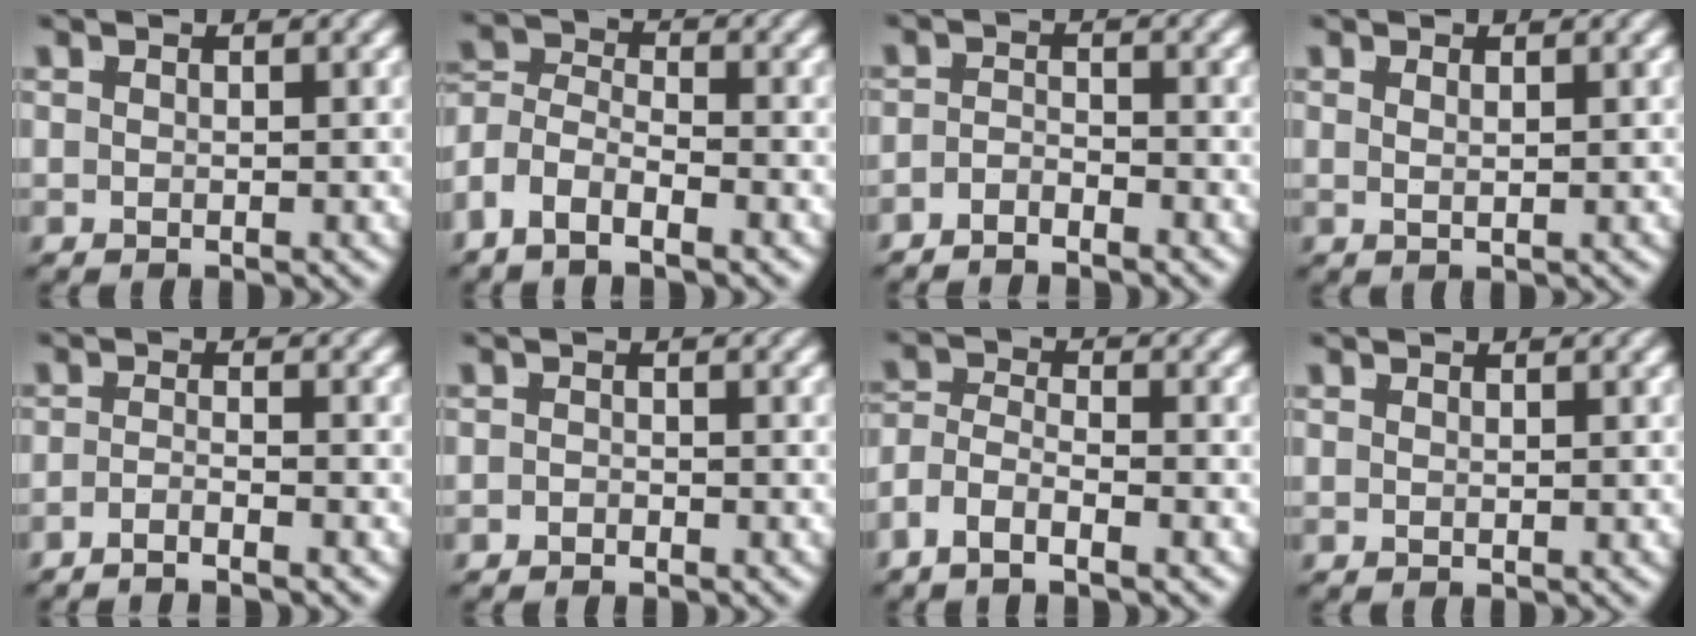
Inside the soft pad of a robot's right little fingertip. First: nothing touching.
{"total": 6.3, "force": [-2.3, 5.3, 2.6], "torque": [-0.075, -0.023, -0.048]}
{"total": 2.6, "force": [-2.5, 0.3, 0.2], "torque": [0.000, -0.014, -0.042]}
{"total": 1.0, "force": [0.4, -0.8, 0.4], "torque": [0.000, -0.006, 0.013]}
{"total": 2.8, "force": [-2.6, -0.3, 1.0], "torque": [-0.013, -0.009, -0.040]}
{"total": 1.2, "force": [-1.2, -0.2, -0.3], "torque": [0.012, -0.010, -0.016]}
{"total": 4.4, "force": [-2.4, 2.9, 2.2], "torque": [-0.053, -0.021, -0.041]}
{"total": 0.0}